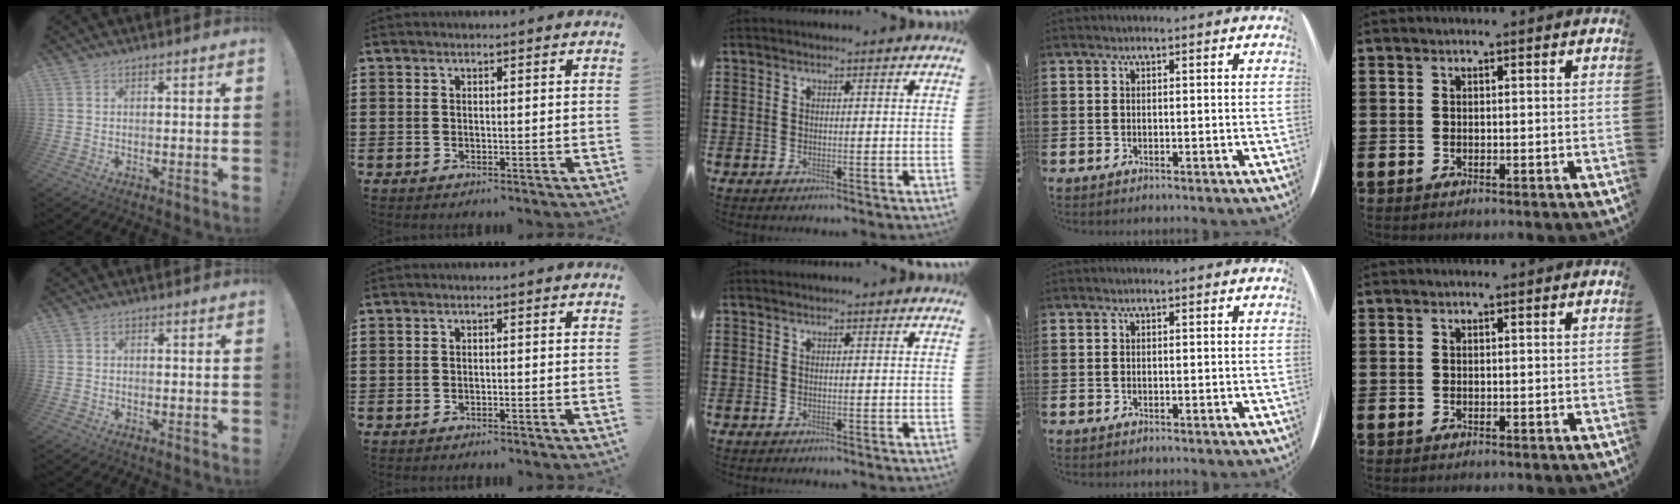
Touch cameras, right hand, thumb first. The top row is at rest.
{"thumb": {"total": 0.8, "force": [-0.6, 0.1, 0.4], "torque": [-0.006, 0.001, -0.011]}, "index": {"total": 0.6, "force": [-0.6, 0.0, 0.2], "torque": [-0.004, -0.002, -0.012]}}